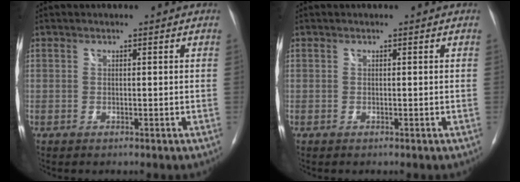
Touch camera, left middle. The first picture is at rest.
{"total": 0.0}